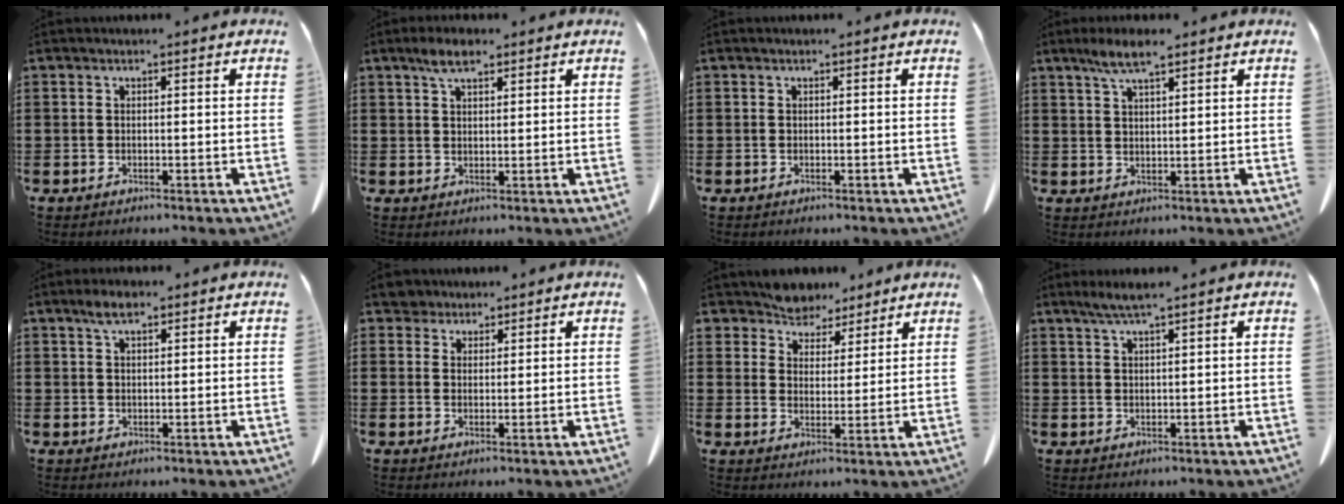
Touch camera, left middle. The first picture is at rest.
{"total": 4.1, "force": [2.7, 1.5, 2.8], "torque": [-0.059, 0.006, 0.049]}
{"total": 0.0}
{"total": 4.7, "force": [3.1, 0.8, 3.4], "torque": [-0.072, 0.003, 0.053]}
{"total": 2.9, "force": [1.9, 1.0, 2.0], "torque": [-0.043, 0.005, 0.035]}
{"total": 3.0, "force": [2.8, 1.2, 0.3], "torque": [-0.015, 0.002, 0.054]}
{"total": 5.2, "force": [4.8, 1.8, -0.2], "torque": [-0.024, -0.023, 0.087]}
{"total": 2.6, "force": [1.9, -0.2, 1.8], "torque": [-0.037, 0.001, 0.034]}